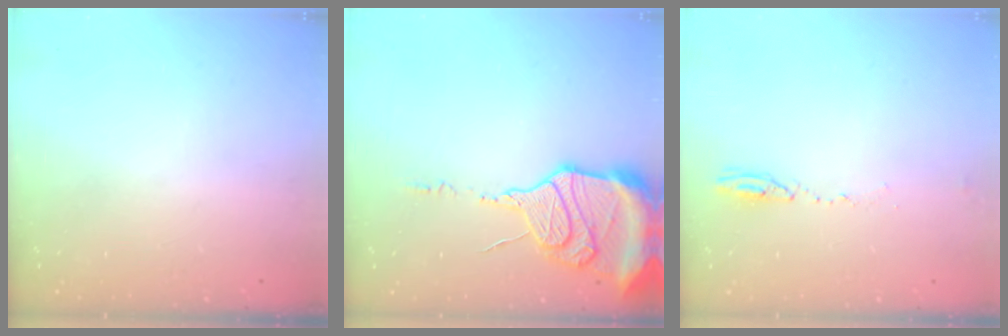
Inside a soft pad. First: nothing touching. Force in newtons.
{"total": 18.9, "press": 18.8, "slide": 1.8}
{"total": 3.7, "press": 3.6, "slide": 1.1}